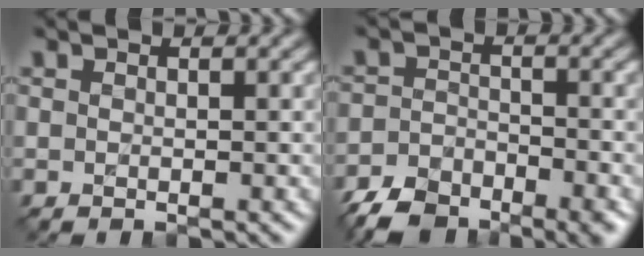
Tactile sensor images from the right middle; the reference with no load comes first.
{"total": 6.9, "force": [-5.6, 2.8, 2.9], "torque": [-0.044, -0.023, -0.095]}